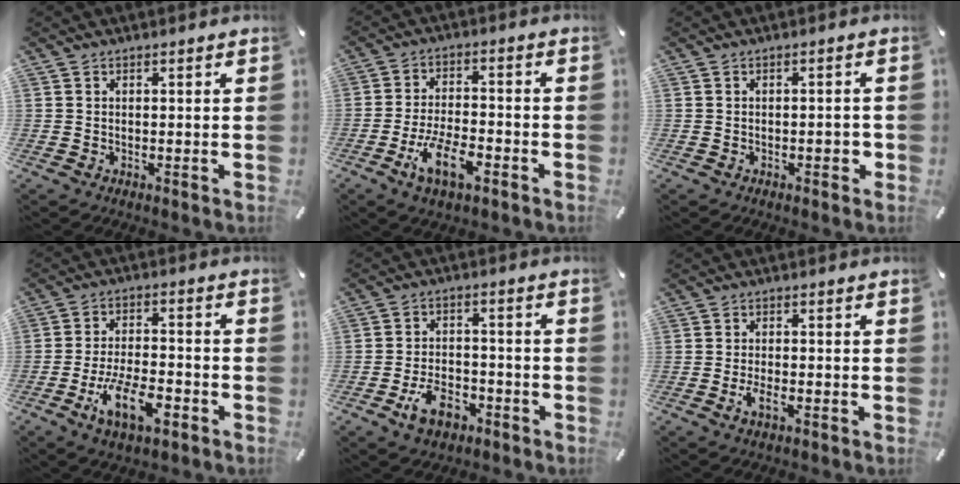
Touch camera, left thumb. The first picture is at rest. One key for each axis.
{"total": 9.8, "fx": -4.9, "fy": 4.2, "fz": 7.4, "tx": -0.150, "ty": 0.014, "tz": -0.089}
{"total": 1.9, "fx": -0.8, "fy": 1.0, "fz": 1.4, "tx": -0.025, "ty": 0.005, "tz": -0.015}
{"total": 11.2, "fx": -5.5, "fy": 4.9, "fz": 8.5, "tx": -0.166, "ty": 0.018, "tz": -0.098}
{"total": 8.8, "fx": -4.2, "fy": 5.7, "fz": 5.3, "tx": -0.088, "ty": 0.023, "tz": -0.074}
{"total": 3.1, "fx": -1.3, "fy": 1.2, "fz": 2.5, "tx": -0.055, "ty": 0.000, "tz": -0.027}